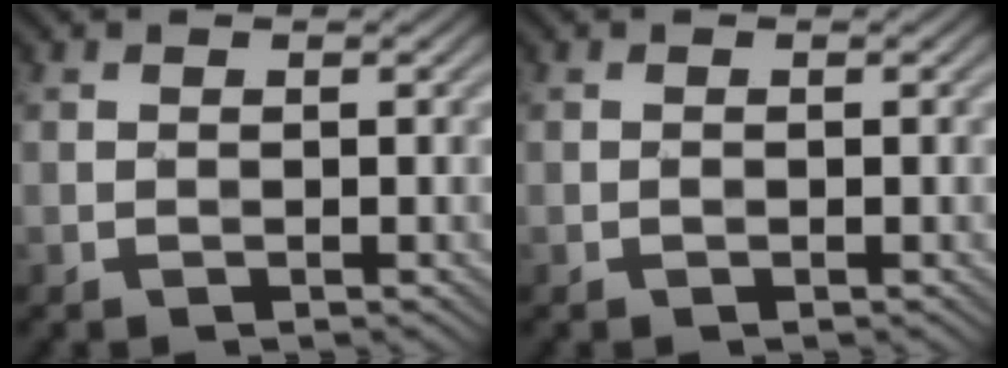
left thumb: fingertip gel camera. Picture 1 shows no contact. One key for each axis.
{"total": 0.0}